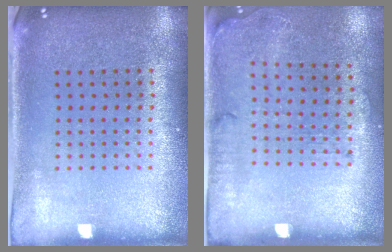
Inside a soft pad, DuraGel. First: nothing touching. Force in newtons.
{"total": 1.7, "press": 1.2, "slide": 1.2}